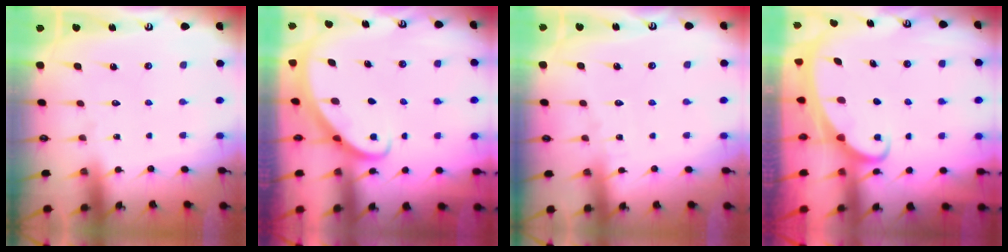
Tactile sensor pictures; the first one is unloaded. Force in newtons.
{"total": 2.8, "press": 2.8, "slide": 0.2}
{"total": 2.9, "press": 2.9, "slide": 0.3}
{"total": 2.2, "press": 2.1, "slide": 0.2}